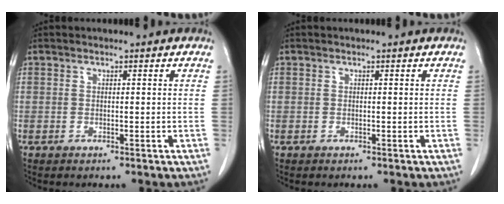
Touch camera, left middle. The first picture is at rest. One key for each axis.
{"total": 0.0}